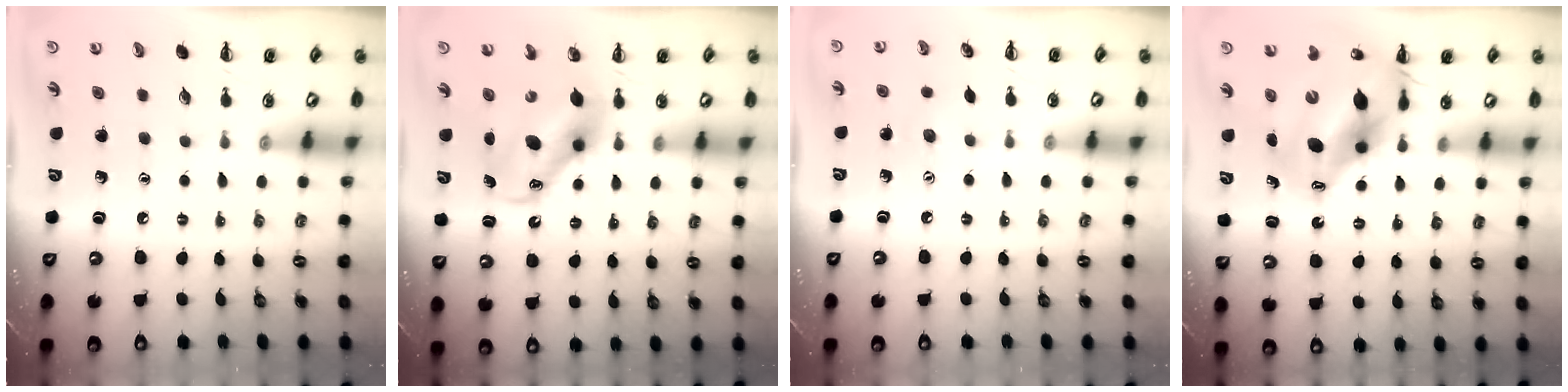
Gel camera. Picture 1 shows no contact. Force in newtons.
{"total": 8.4, "press": 8.2, "slide": 2.1}
{"total": 3.5, "press": 3.4, "slide": 0.8}
{"total": 12.6, "press": 12.2, "slide": 3.0}